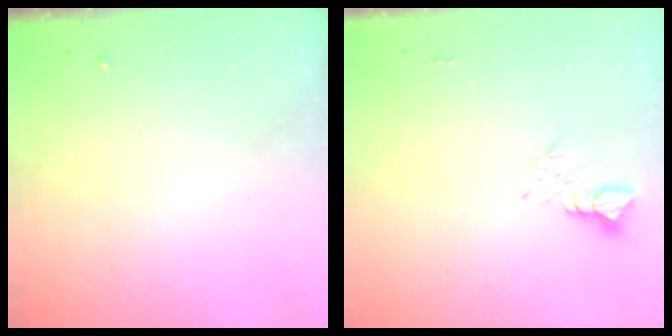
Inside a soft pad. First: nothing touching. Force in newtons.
{"total": 3.8, "press": 3.8, "slide": 0.4}